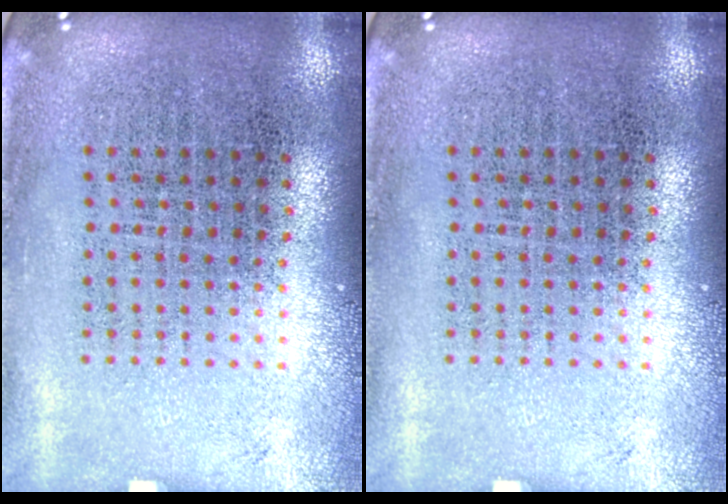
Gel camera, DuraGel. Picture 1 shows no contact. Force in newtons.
{"total": 0.0}